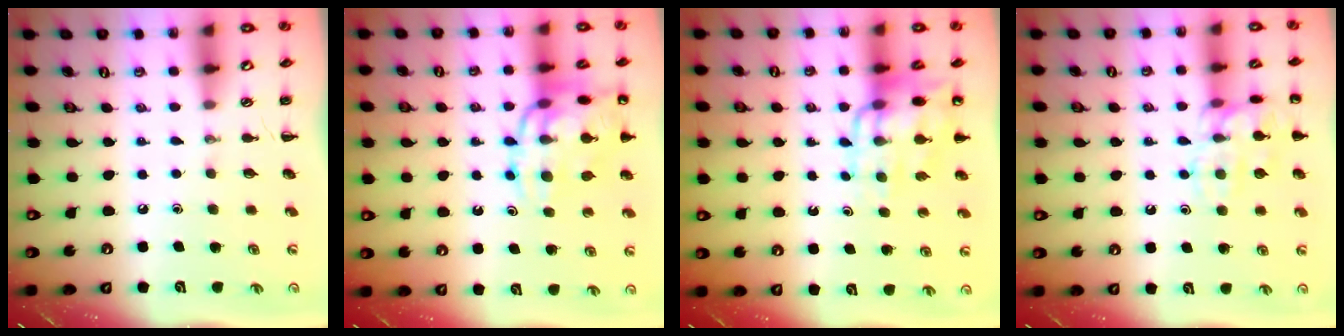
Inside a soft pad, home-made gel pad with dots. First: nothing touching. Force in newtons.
{"total": 17.4, "press": 17.2, "slide": 2.9}
{"total": 12.6, "press": 12.3, "slide": 2.8}
{"total": 13.3, "press": 13.3, "slide": 0.4}